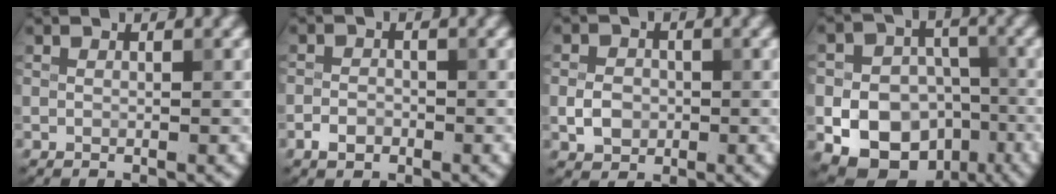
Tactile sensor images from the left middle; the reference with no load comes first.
{"total": 1.8, "force": [-1.0, 1.2, 0.8], "torque": [-0.012, 0.001, -0.023]}
{"total": 2.6, "force": [-0.6, 2.1, 1.4], "torque": [-0.024, 0.000, -0.016]}
{"total": 14.0, "force": [-5.9, 11.3, 5.7], "torque": [-0.069, -0.039, -0.111]}